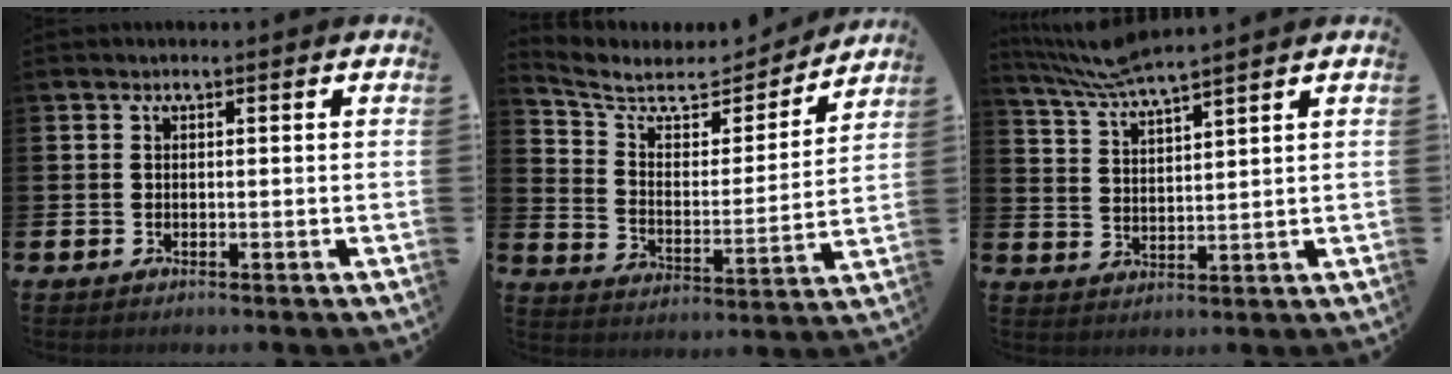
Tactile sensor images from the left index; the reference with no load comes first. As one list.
[{"total": 7.3, "force": [6.3, 3.0, 2.1], "torque": [-0.077, -0.049, 0.106]}, {"total": 5.7, "force": [5.4, 0.0, 2.0], "torque": [-0.062, -0.021, 0.098]}]